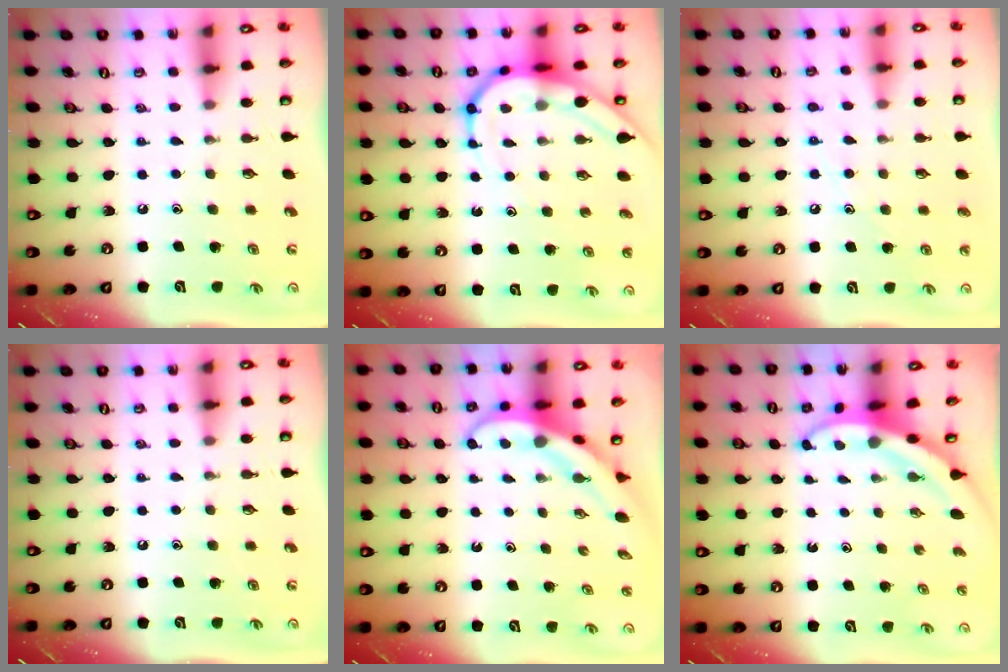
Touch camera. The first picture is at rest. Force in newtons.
{"total": 9.1, "press": 9.1, "slide": 0.8}
{"total": 7.5, "press": 7.5, "slide": 0.8}
{"total": 0.0}
{"total": 5.3, "press": 5.2, "slide": 0.3}
{"total": 3.7, "press": 3.7, "slide": 0.5}